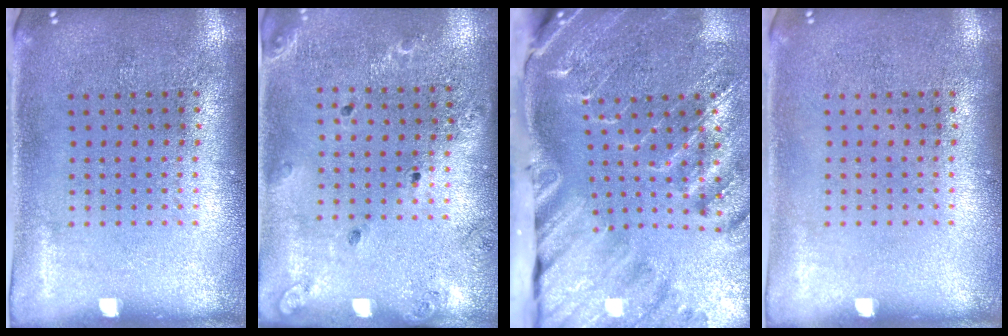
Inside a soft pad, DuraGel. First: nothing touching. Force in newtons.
{"total": 1.3, "press": 1.3, "slide": 0.2}
{"total": 3.4, "press": 3.0, "slide": 1.5}
{"total": 0.0}